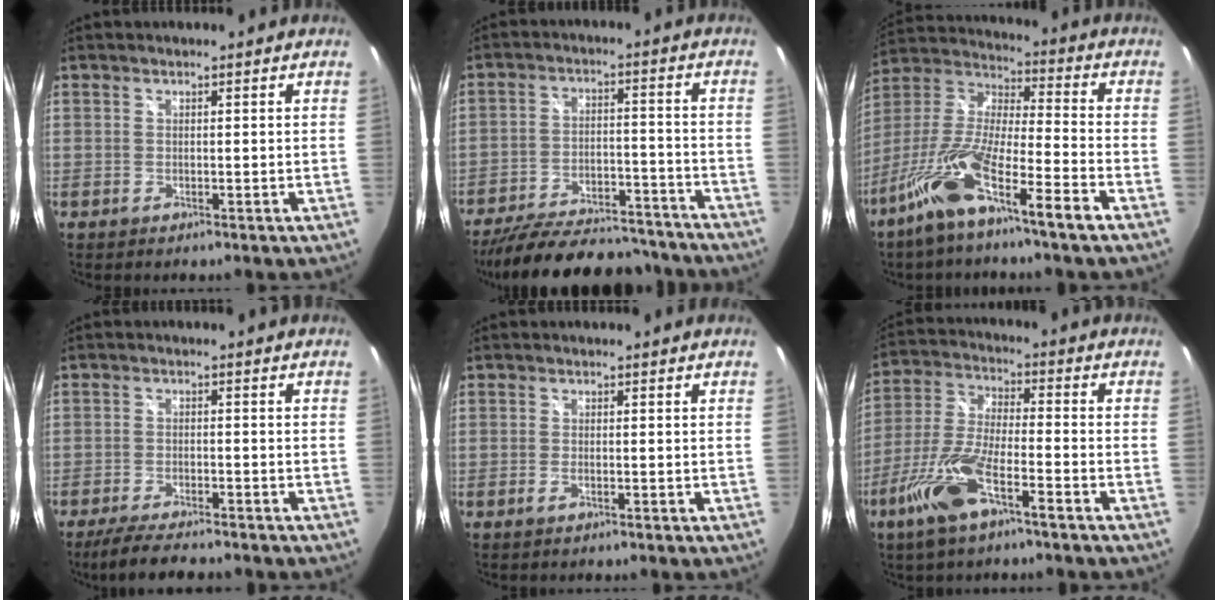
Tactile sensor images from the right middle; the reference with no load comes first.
{"total": 25.3, "force": [-21.8, 7.6, 10.2], "torque": [-0.198, -0.003, -0.293]}
{"total": 15.7, "force": [-9.7, 1.6, 12.3], "torque": [-0.242, -0.017, -0.185]}
{"total": 8.3, "force": [-7.0, 1.5, 4.1], "torque": [-0.098, -0.020, -0.117]}
{"total": 1.3, "force": [-0.9, 0.5, 0.8], "torque": [-0.021, 0.000, -0.018]}
{"total": 12.9, "force": [-7.5, 3.3, 9.9], "torque": [-0.220, -0.013, -0.145]}